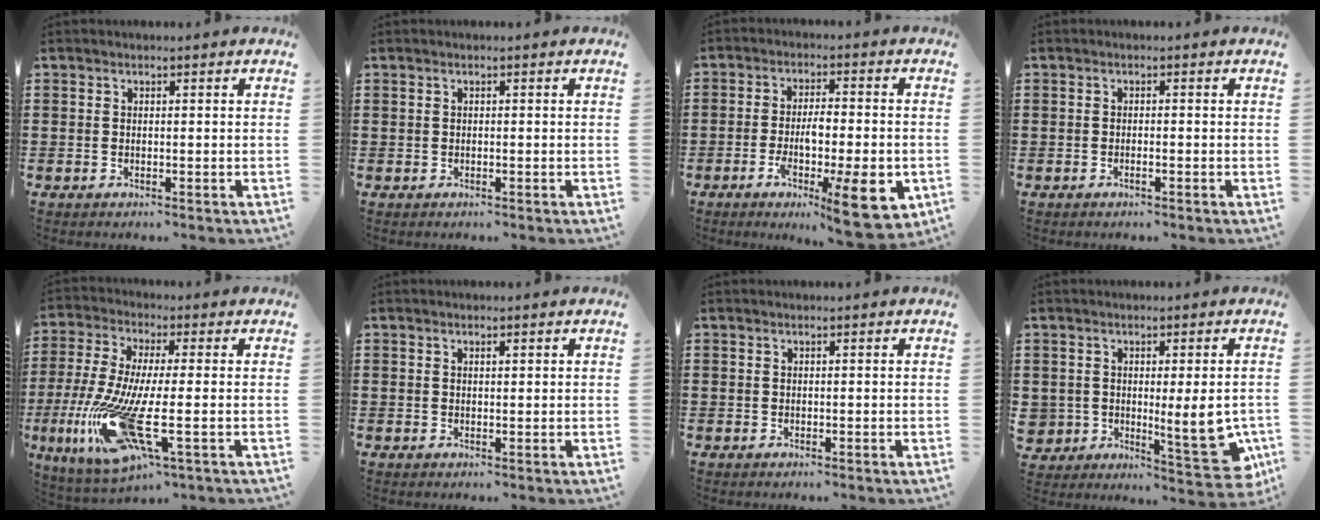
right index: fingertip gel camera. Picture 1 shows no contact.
{"total": 0.0}
{"total": 10.4, "force": [-4.0, 2.5, 9.3], "torque": [-0.156, -0.005, -0.072]}
{"total": 0.8, "force": [-0.5, 0.0, 0.6], "torque": [-0.010, -0.004, -0.009]}
{"total": 13.8, "force": [-4.6, 2.7, 12.7], "torque": [-0.276, -0.031, -0.084]}
{"total": 0.6, "force": [0.3, 0.2, 0.4], "torque": [-0.009, 0.003, 0.006]}
{"total": 0.0}
{"total": 7.2, "force": [-0.7, 3.6, 6.2], "torque": [-0.094, -0.008, -0.008]}